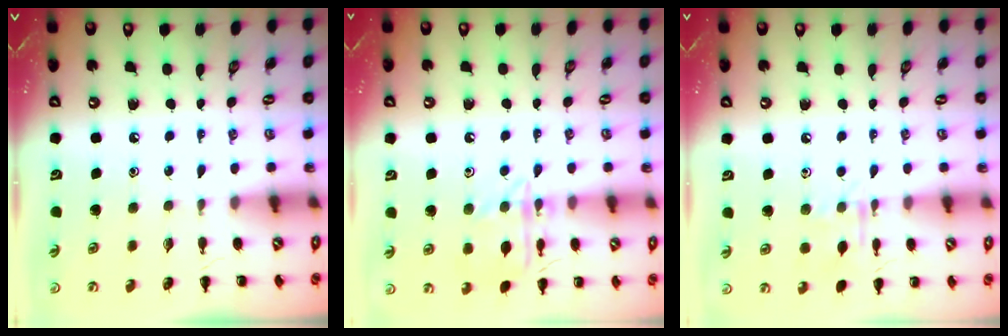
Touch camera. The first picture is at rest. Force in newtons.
{"total": 11.9, "press": 11.9, "slide": 0.8}
{"total": 7.4, "press": 7.3, "slide": 1.4}